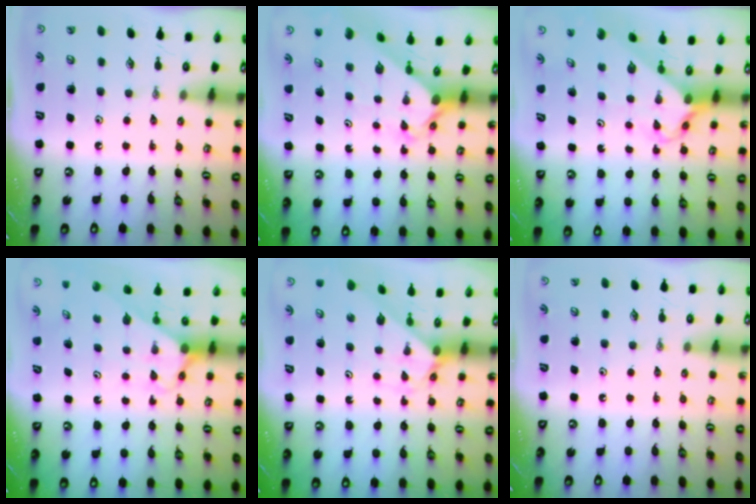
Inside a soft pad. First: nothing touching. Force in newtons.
{"total": 2.3, "press": 2.3, "slide": 0.1}
{"total": 2.6, "press": 2.6, "slide": 0.2}
{"total": 2.7, "press": 2.7, "slide": 0.2}
{"total": 2.2, "press": 2.2, "slide": 0.2}
{"total": 0.0}